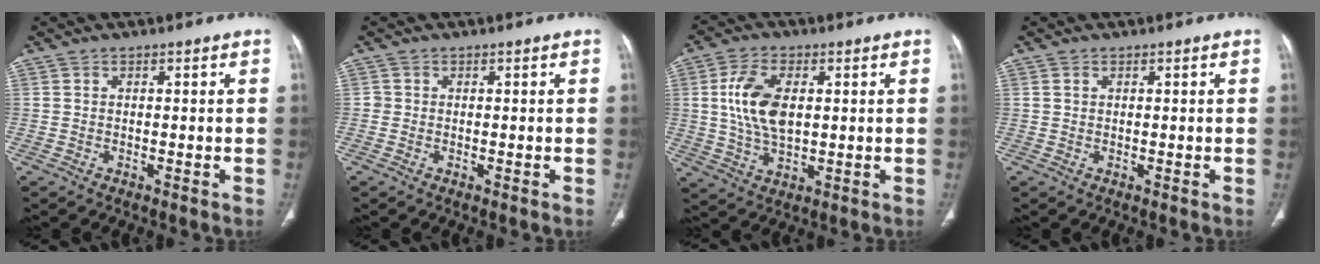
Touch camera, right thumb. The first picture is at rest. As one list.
[{"total": 0.7, "force": [-0.1, 0.7, 0.1], "torque": [0.002, 0.004, -0.004]}, {"total": 10.6, "force": [1.7, 5.9, 8.6], "torque": [-0.169, -0.004, 0.036]}, {"total": 0.7, "force": [0.3, 0.5, 0.3], "torque": [-0.005, -0.001, 0.006]}]